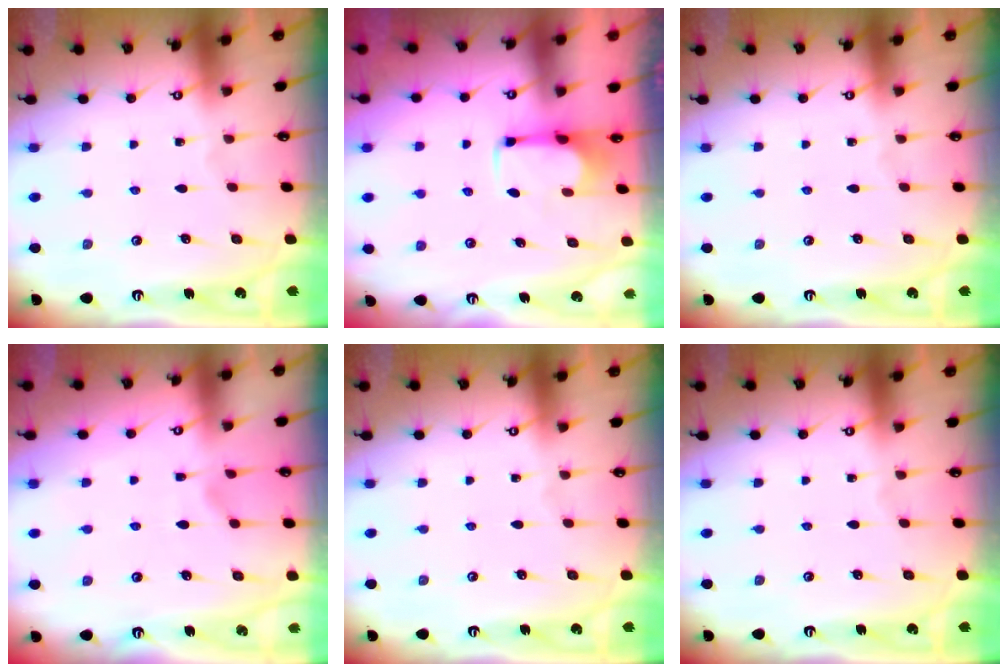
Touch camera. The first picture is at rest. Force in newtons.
{"total": 2.7, "press": 2.5, "slide": 0.9}
{"total": 0.0}
{"total": 1.8, "press": 1.3, "slide": 1.2}
{"total": 0.0}
{"total": 0.0}